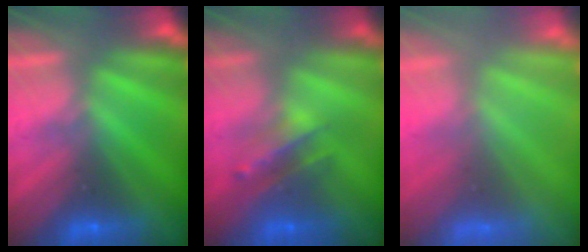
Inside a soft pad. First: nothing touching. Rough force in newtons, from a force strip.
{"total": 2.4}
{"total": 7.3}